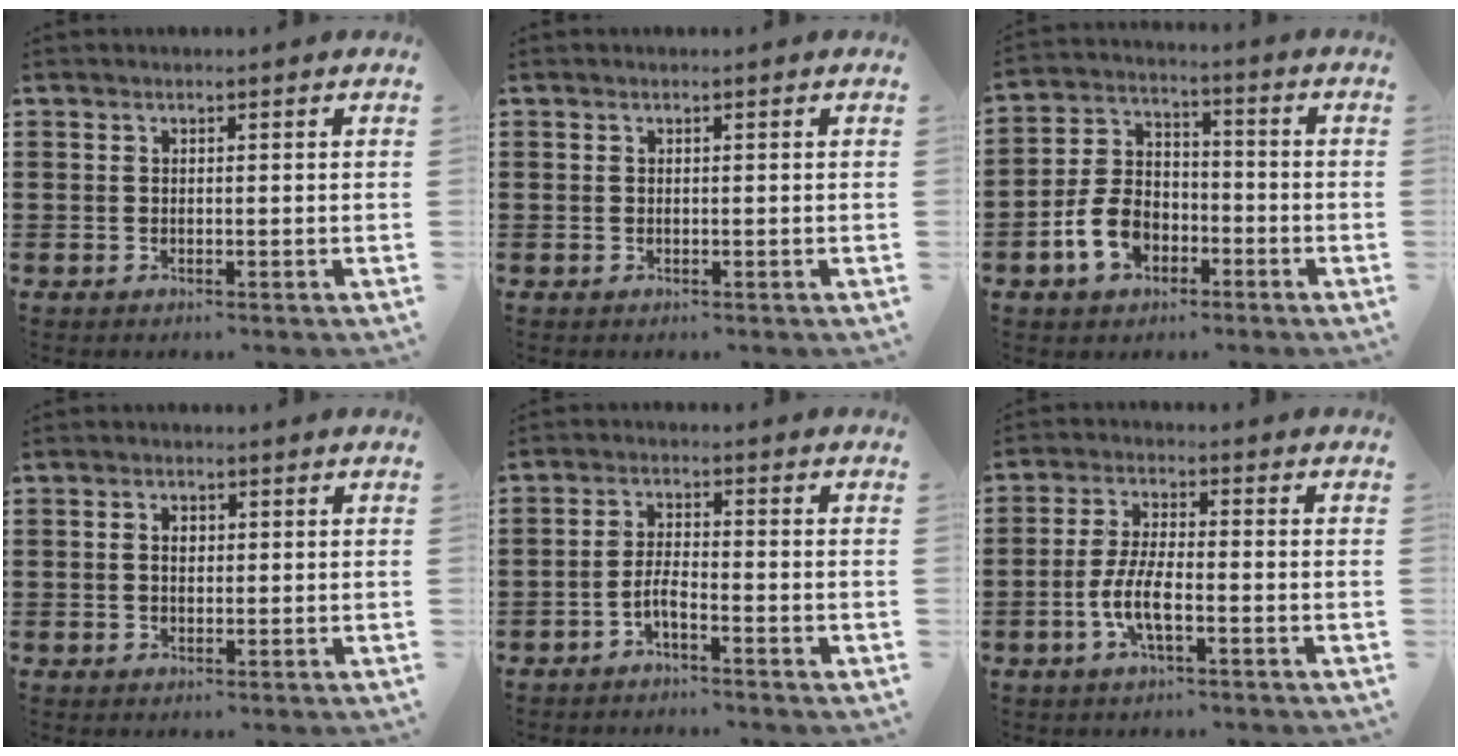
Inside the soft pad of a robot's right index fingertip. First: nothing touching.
{"total": 0.0}
{"total": 8.0, "force": [-3.4, 5.7, 4.5], "torque": [-0.120, 0.012, -0.069]}
{"total": 1.7, "force": [0.2, 1.1, 1.3], "torque": [-0.028, 0.007, 0.002]}
{"total": 3.1, "force": [-1.9, 0.7, 2.3], "torque": [-0.057, 0.001, -0.040]}
{"total": 6.0, "force": [-2.2, 1.7, 5.3], "torque": [-0.132, -0.013, -0.050]}